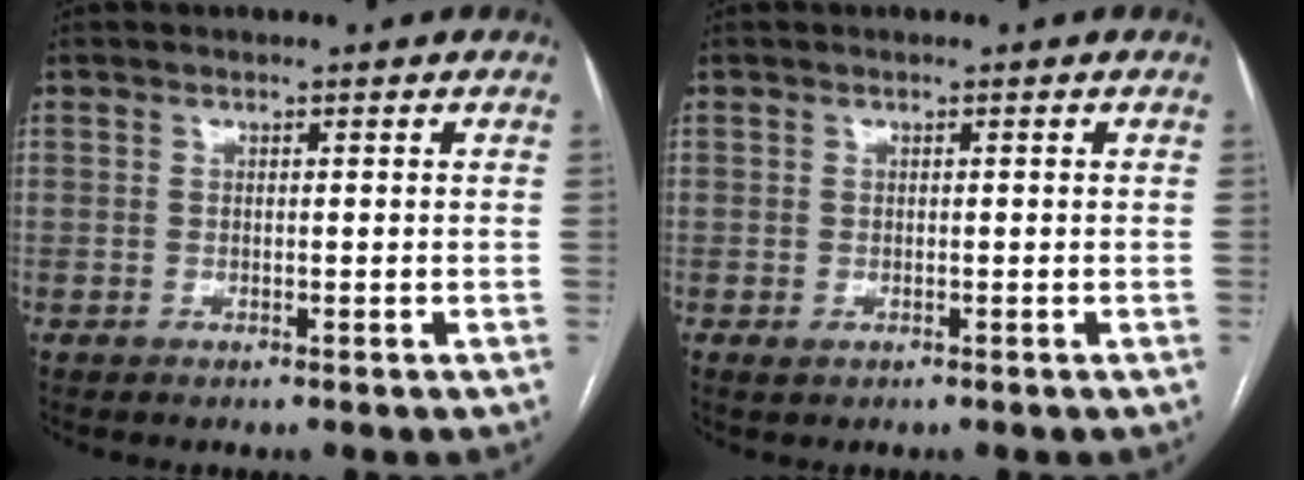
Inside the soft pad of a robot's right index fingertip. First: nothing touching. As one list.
[{"total": 0.7, "force": [-0.3, 0.5, 0.4], "torque": [-0.008, 0.000, -0.002]}]